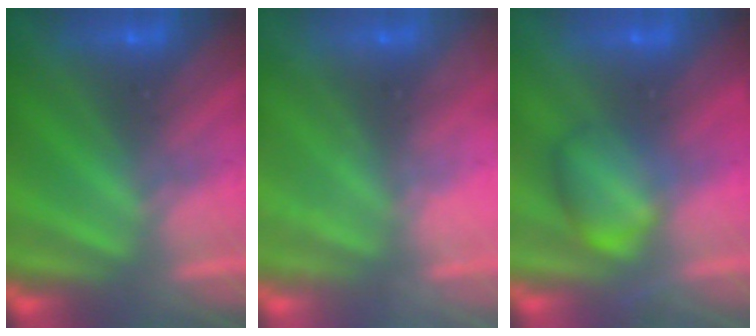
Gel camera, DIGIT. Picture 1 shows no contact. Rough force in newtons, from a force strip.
{"total": 2.1}
{"total": 2.3}